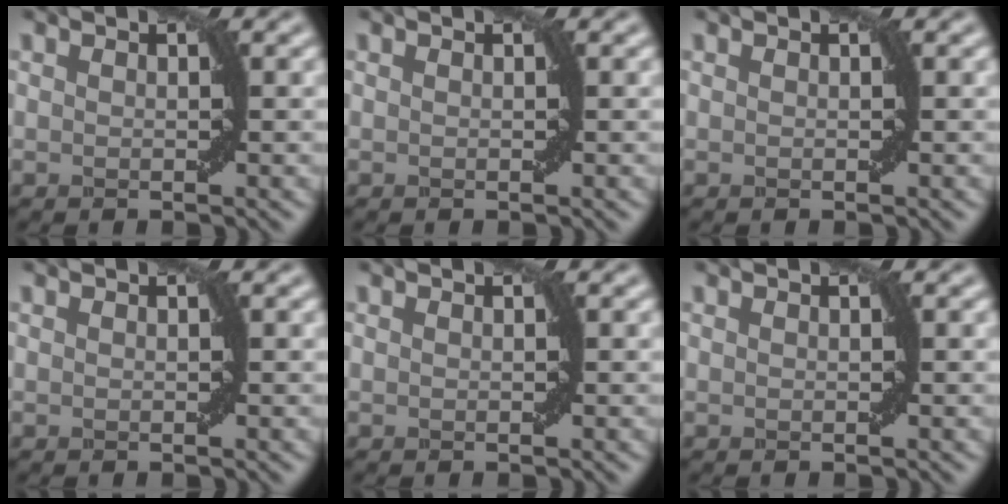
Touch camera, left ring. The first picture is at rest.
{"total": 0.0}
{"total": 0.0}
{"total": 0.0}
{"total": 0.0}
{"total": 0.0}